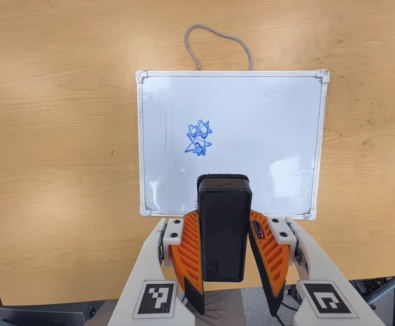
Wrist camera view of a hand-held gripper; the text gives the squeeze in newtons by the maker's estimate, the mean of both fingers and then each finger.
{"total": 5.6, "left": 4.3, "right": 7.0}